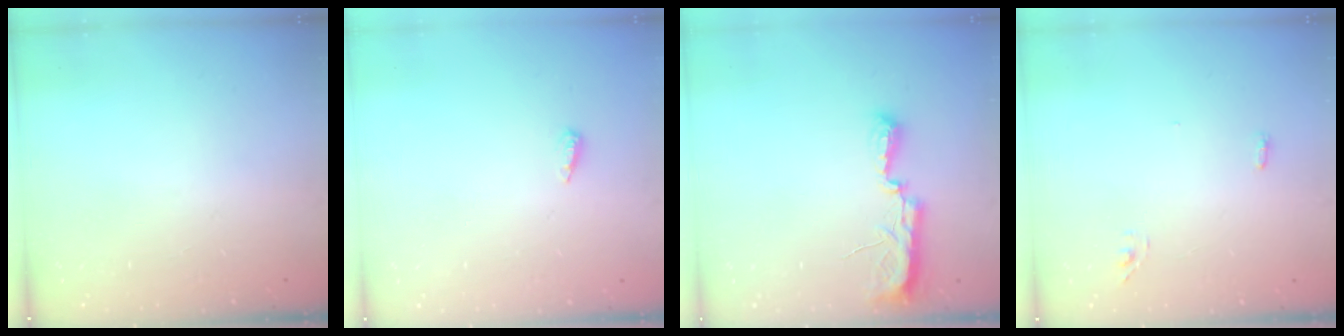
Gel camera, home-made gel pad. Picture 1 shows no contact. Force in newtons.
{"total": 6.0, "press": 6.0, "slide": 0.6}
{"total": 8.1, "press": 8.1, "slide": 1.0}
{"total": 3.2, "press": 2.9, "slide": 1.5}